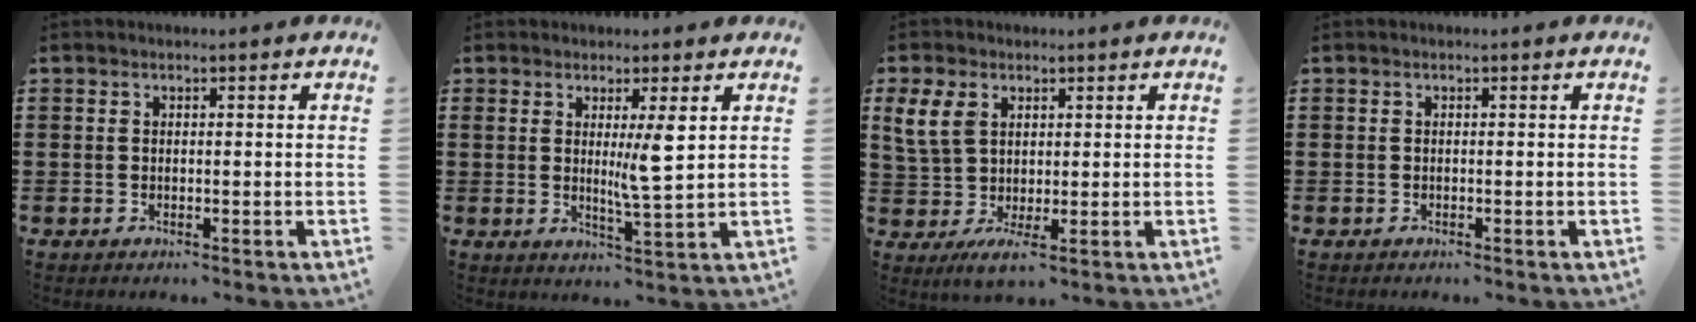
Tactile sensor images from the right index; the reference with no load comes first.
{"total": 5.0, "force": [1.8, 0.1, 4.7], "torque": [-0.086, -0.009, 0.026]}
{"total": 6.6, "force": [1.0, 4.1, 5.0], "torque": [-0.120, 0.005, 0.020]}
{"total": 0.0}